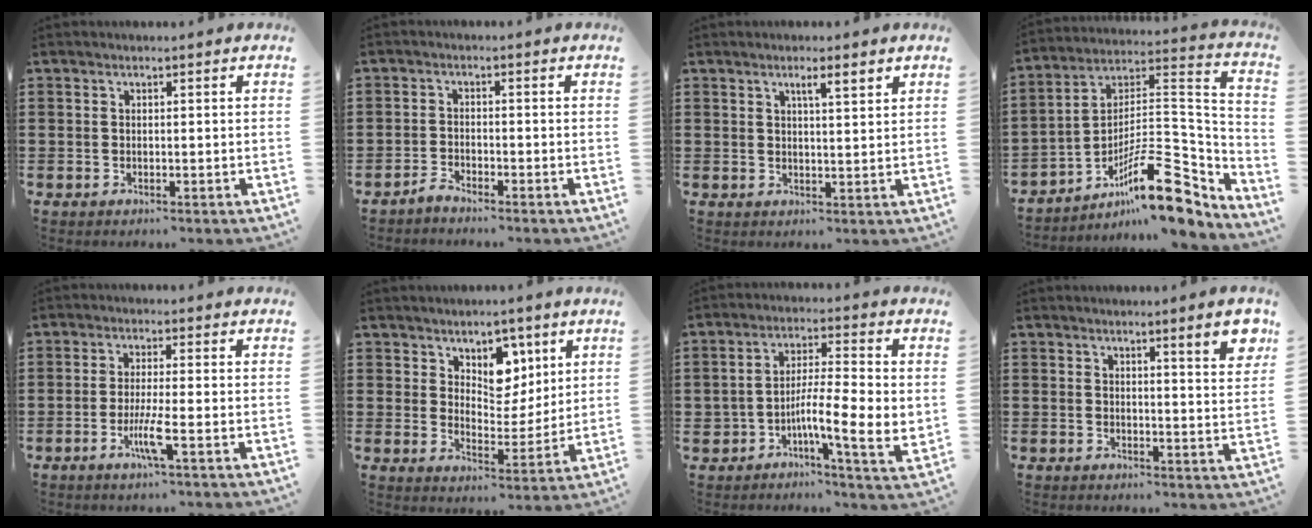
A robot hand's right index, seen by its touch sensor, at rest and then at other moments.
{"total": 2.0, "force": [-2.0, 0.0, 0.0], "torque": [-0.007, 0.004, -0.040]}
{"total": 2.7, "force": [1.4, 0.2, 2.2], "torque": [-0.039, -0.003, 0.020]}
{"total": 16.4, "force": [-10.1, 5.1, 11.9], "torque": [-0.177, 0.026, -0.175]}
{"total": 4.8, "force": [-1.9, 0.1, 4.4], "torque": [-0.087, -0.016, -0.037]}
{"total": 6.0, "force": [4.1, 4.2, 1.3], "torque": [-0.030, -0.016, 0.068]}
{"total": 8.8, "force": [-1.8, 2.5, 8.2], "torque": [-0.129, -0.007, -0.032]}
{"total": 4.9, "force": [3.0, 0.3, 3.9], "torque": [-0.058, -0.008, 0.046]}